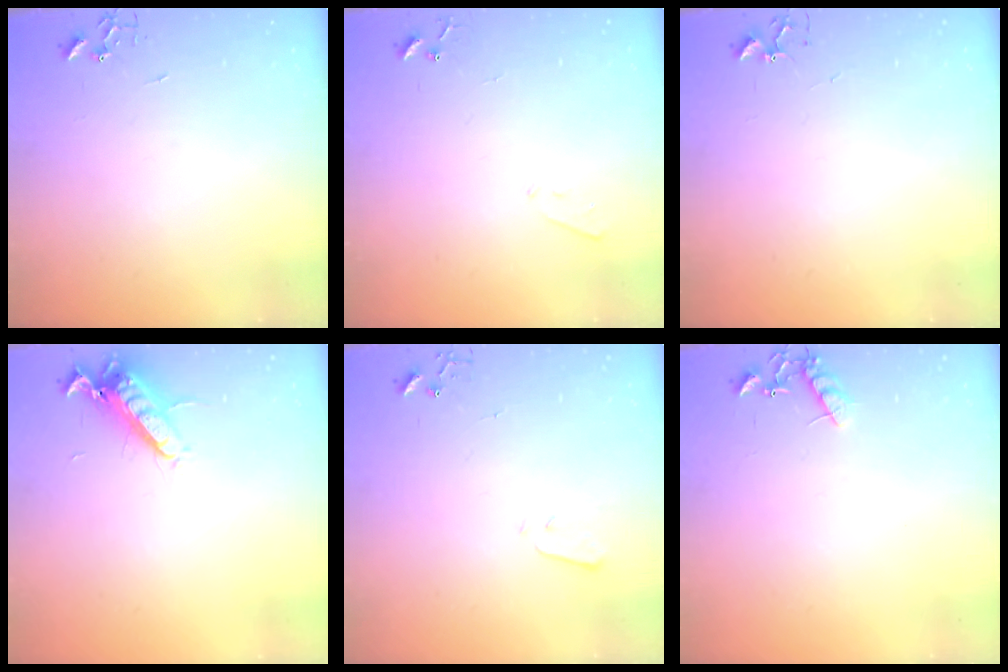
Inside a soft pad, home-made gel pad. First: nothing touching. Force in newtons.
{"total": 4.2, "press": 4.2, "slide": 0.6}
{"total": 4.2, "press": 4.2, "slide": 0.7}
{"total": 13.5, "press": 13.3, "slide": 1.9}
{"total": 1.9, "press": 1.9, "slide": 0.4}
{"total": 8.1, "press": 8.1, "slide": 0.3}